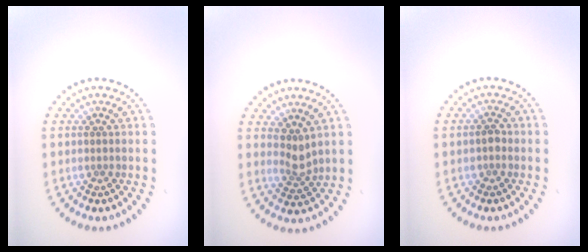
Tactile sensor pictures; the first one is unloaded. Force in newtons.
{"total": 1.8, "press": 1.4, "slide": 1.2}
{"total": 0.9, "press": 0.9, "slide": 0.2}